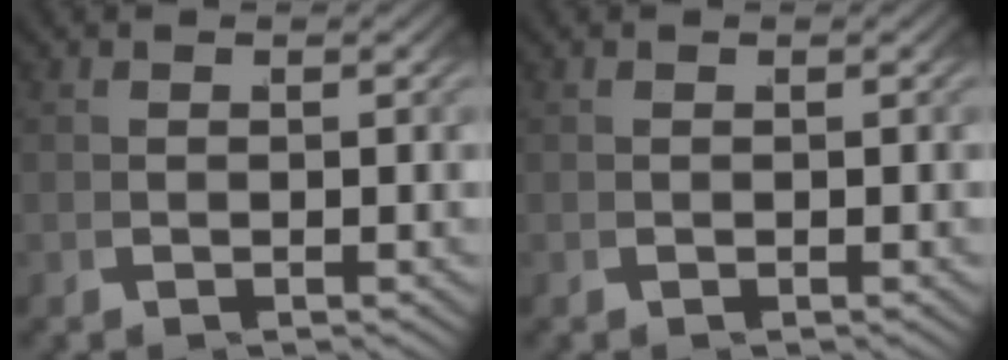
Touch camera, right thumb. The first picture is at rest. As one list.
[{"total": 0.0}]